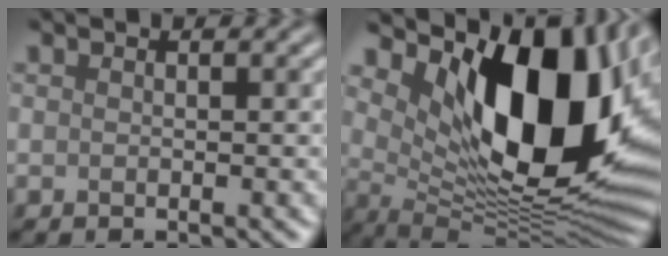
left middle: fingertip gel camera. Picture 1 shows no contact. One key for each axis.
{"total": 15.5, "fx": 4.4, "fy": 8.0, "fz": 12.5, "tx": -0.183, "ty": -0.017, "tz": 0.085}